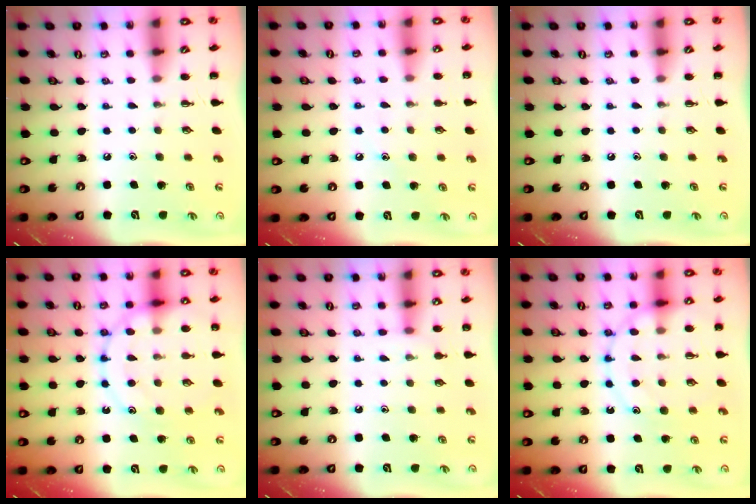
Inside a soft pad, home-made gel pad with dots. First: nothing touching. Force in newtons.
{"total": 6.7, "press": 6.4, "slide": 1.8}
{"total": 0.0}
{"total": 15.7, "press": 15.6, "slide": 1.9}
{"total": 5.2, "press": 5.0, "slide": 1.5}
{"total": 13.3, "press": 13.2, "slide": 1.6}